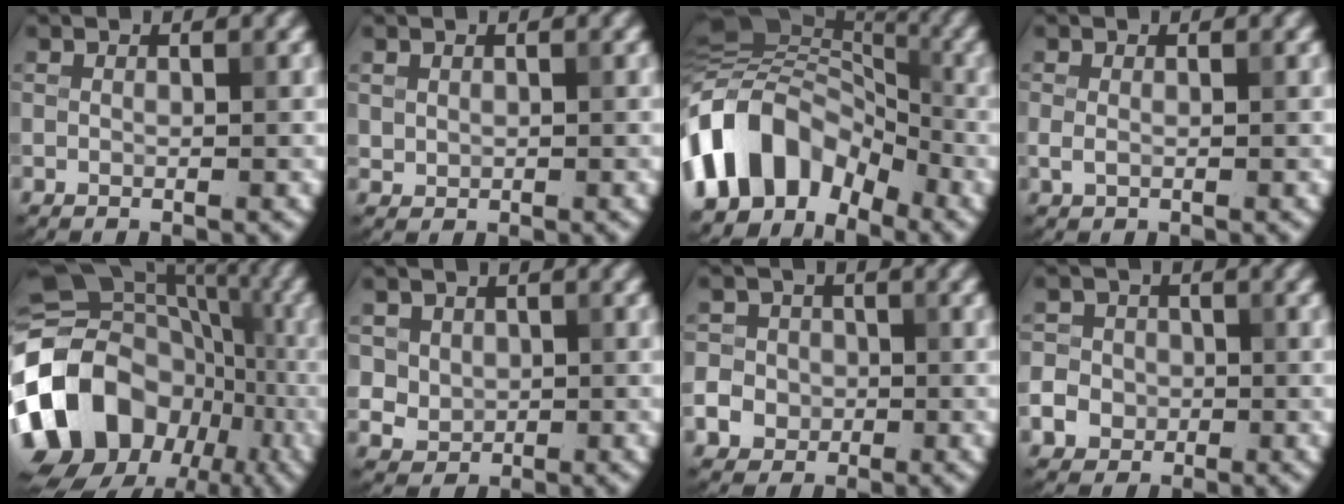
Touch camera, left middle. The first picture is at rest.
{"total": 0.7, "force": [0.3, 0.6, 0.2], "torque": [-0.002, -0.003, 0.010]}
{"total": 10.3, "force": [-4.7, 7.0, 5.9], "torque": [-0.098, 0.025, -0.113]}
{"total": 1.0, "force": [-0.2, 0.6, 0.7], "torque": [-0.018, 0.000, -0.004]}
{"total": 16.0, "force": [-5.3, 11.8, 9.6], "torque": [-0.208, 0.020, -0.113]}
{"total": 2.9, "force": [1.0, 2.5, 1.0], "torque": [-0.028, -0.003, 0.034]}
{"total": 8.4, "force": [-2.7, 7.6, 2.3], "torque": [-0.055, -0.004, -0.078]}
{"total": 6.7, "force": [-2.3, 6.0, 1.9], "torque": [-0.042, -0.004, -0.068]}